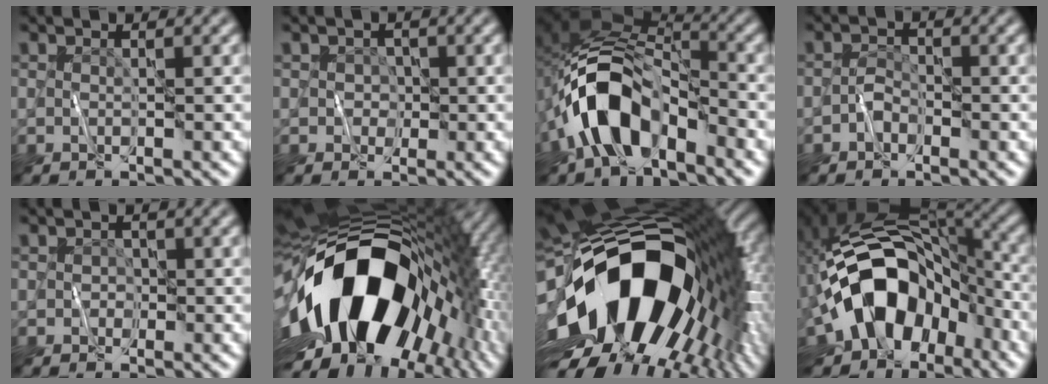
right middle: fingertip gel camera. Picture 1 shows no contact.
{"total": 1.2, "force": [0.0, 1.2, 0.1], "torque": [0.016, 0.006, -0.006]}
{"total": 9.0, "force": [-4.1, 5.3, 6.0], "torque": [-0.107, 0.001, -0.075]}
{"total": 1.2, "force": [-0.7, 0.8, 0.5], "torque": [-0.008, 0.007, -0.018]}
{"total": 0.7, "force": [-0.1, 0.6, 0.1], "torque": [0.004, 0.002, -0.003]}
{"total": 19.0, "force": [-1.8, 11.3, 15.2], "torque": [-0.282, -0.012, -0.037]}
{"total": 18.7, "force": [-2.6, 10.7, 15.1], "torque": [-0.287, -0.032, -0.043]}
{"total": 13.2, "force": [-4.6, 8.4, 9.0], "torque": [-0.138, 0.018, -0.093]}